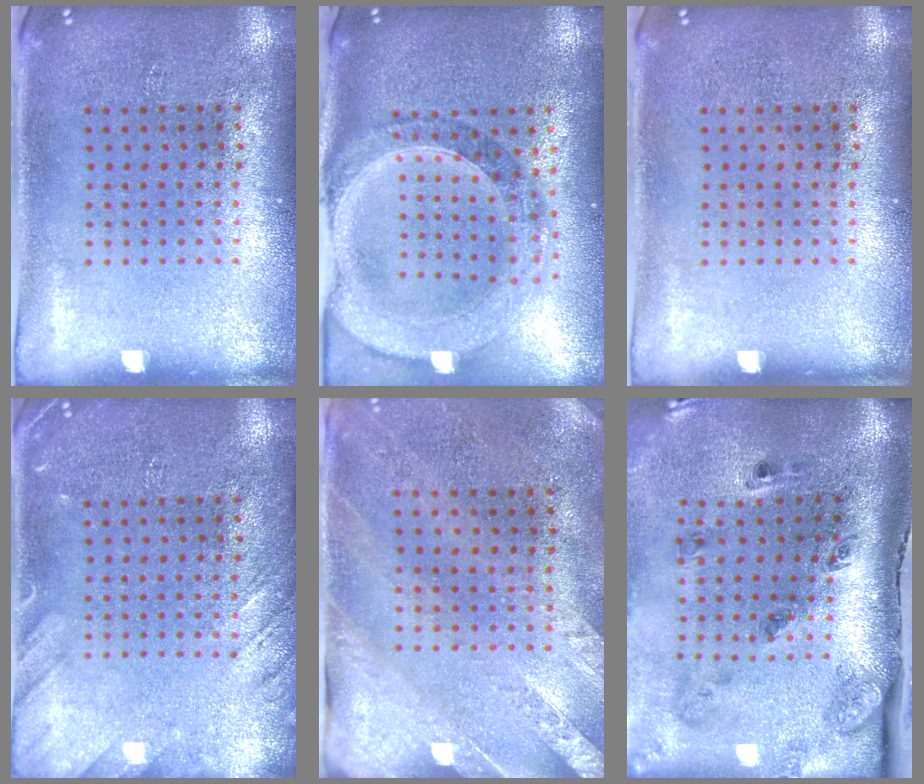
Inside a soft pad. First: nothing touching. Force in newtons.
{"total": 1.6, "press": 1.5, "slide": 0.6}
{"total": 0.0}
{"total": 2.1, "press": 2.1, "slide": 0.2}
{"total": 2.5, "press": 2.1, "slide": 1.4}
{"total": 3.1, "press": 2.0, "slide": 2.4}